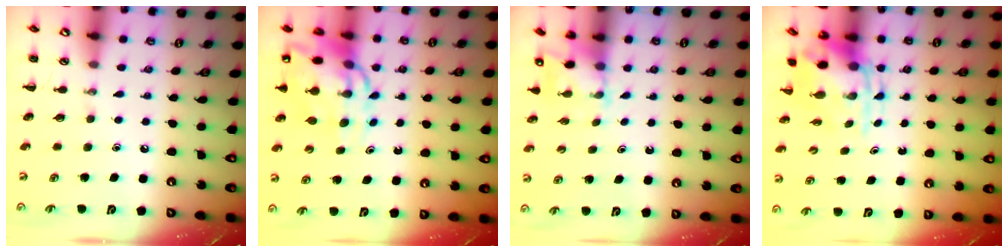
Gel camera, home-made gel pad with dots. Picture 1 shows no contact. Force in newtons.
{"total": 12.1, "press": 11.7, "slide": 3.3}
{"total": 3.6, "press": 3.5, "slide": 0.8}
{"total": 6.5, "press": 6.5, "slide": 1.0}